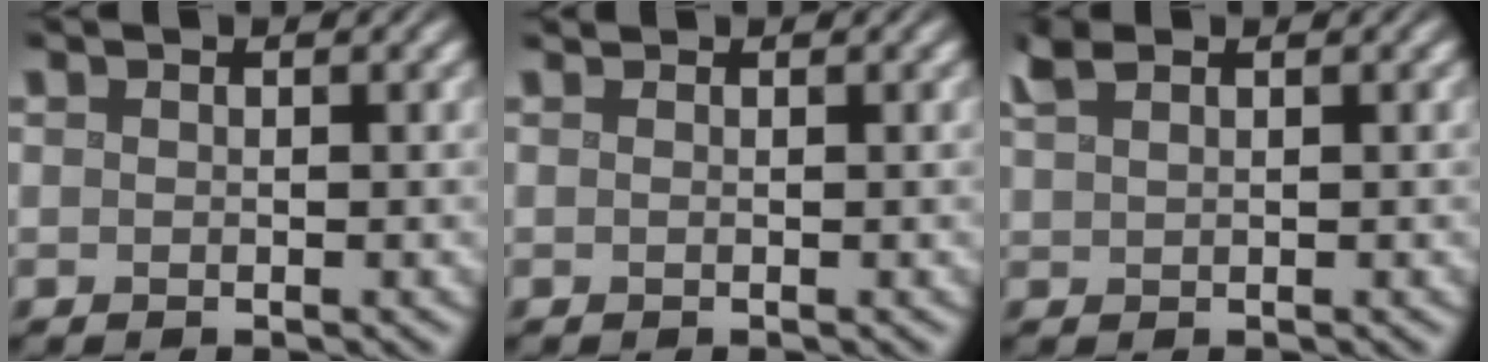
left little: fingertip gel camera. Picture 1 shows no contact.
{"total": 0.6, "force": [0.4, 0.1, 0.4], "torque": [-0.015, -0.001, -0.002]}
{"total": 1.9, "force": [1.4, 0.5, 1.1], "torque": [-0.024, 0.008, 0.031]}